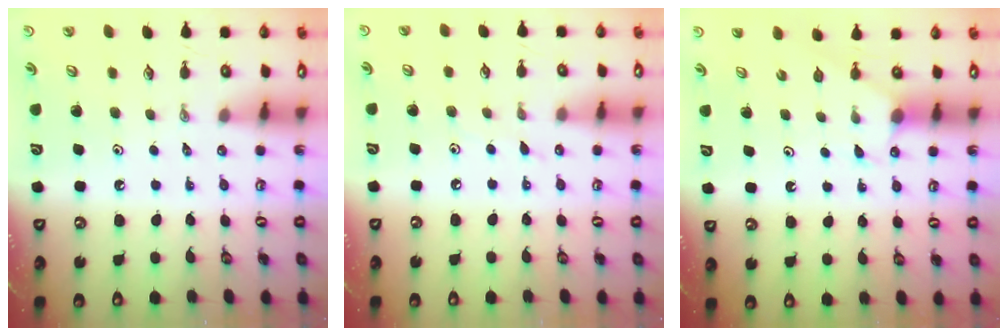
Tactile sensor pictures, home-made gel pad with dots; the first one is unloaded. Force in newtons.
{"total": 3.8, "press": 3.8, "slide": 0.5}
{"total": 2.9, "press": 2.9, "slide": 0.3}